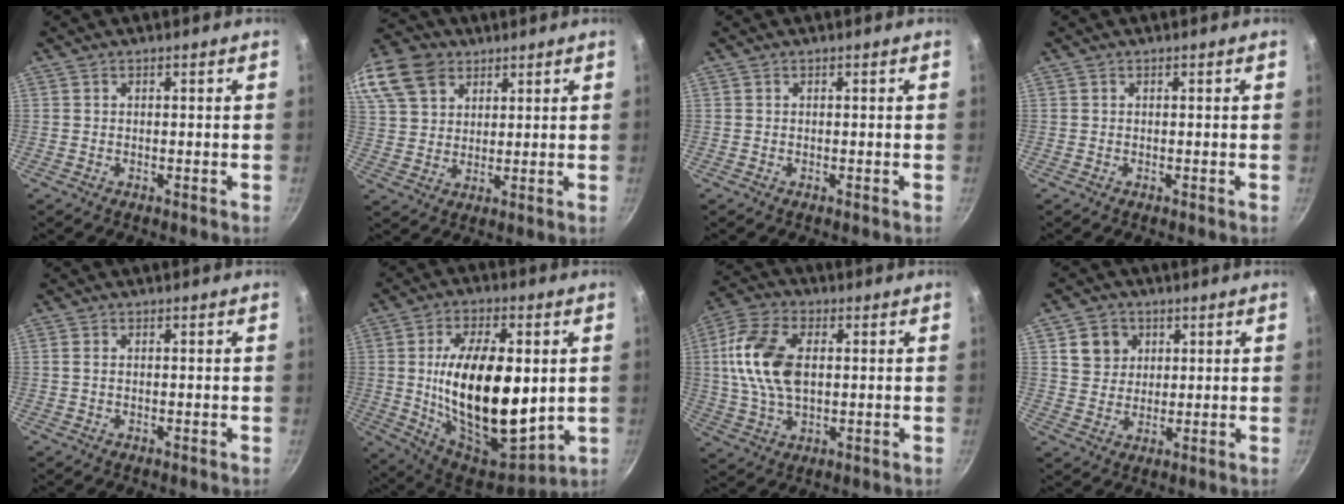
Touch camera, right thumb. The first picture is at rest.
{"total": 19.4, "force": [10.4, 13.7, 8.9], "torque": [-0.213, 0.023, 0.199]}
{"total": 0.0}
{"total": 0.0}
{"total": 0.8, "force": [0.1, 0.5, 0.7], "torque": [-0.014, 0.001, 0.001]}
{"total": 24.8, "force": [1.0, 12.6, 21.4], "torque": [-0.345, -0.021, 0.031]}
{"total": 14.0, "force": [1.8, 8.4, 11.1], "torque": [-0.208, 0.011, 0.027]}
{"total": 6.5, "force": [2.3, 5.7, 2.0], "torque": [-0.005, 0.001, 0.042]}